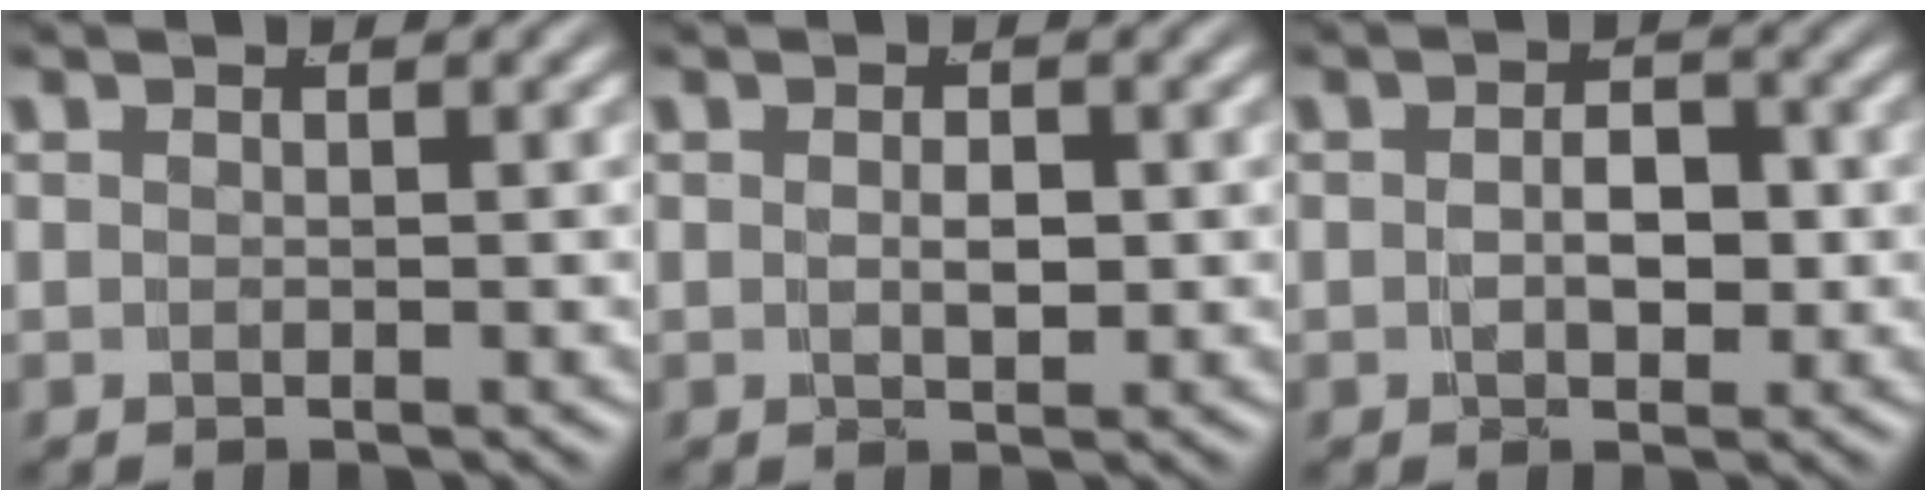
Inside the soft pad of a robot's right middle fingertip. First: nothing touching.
{"total": 1.5, "force": [0.1, 0.5, 1.4], "torque": [-0.022, -0.013, 0.010]}
{"total": 2.5, "force": [-0.5, 1.4, 2.0], "torque": [-0.032, -0.009, -0.001]}